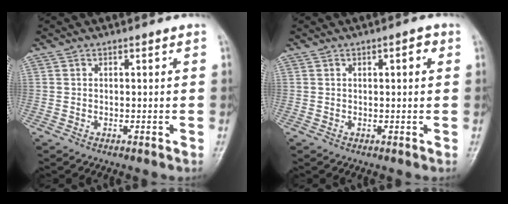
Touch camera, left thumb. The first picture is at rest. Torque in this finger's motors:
{"motor_torque": [-0.02, 0.09, -0.11, -0.04, 0.05]}